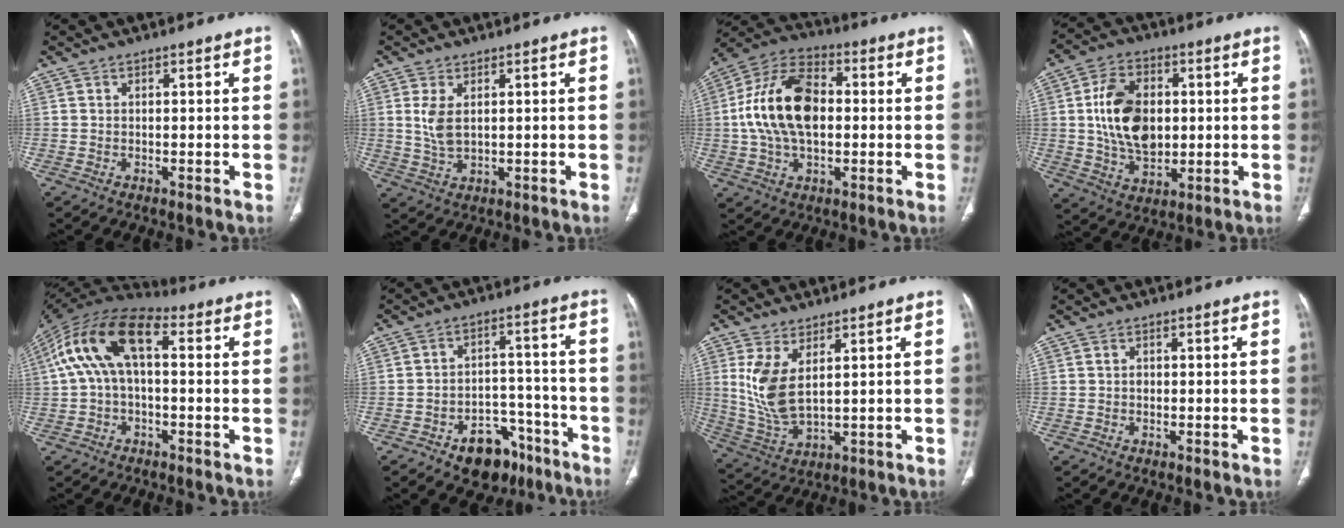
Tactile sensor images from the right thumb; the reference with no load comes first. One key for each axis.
{"total": 4.9, "fx": 1.2, "fy": 2.5, "fz": 4.0, "tx": -0.087, "ty": -0.007, "tz": 0.034}
{"total": 17.3, "fx": 0.7, "fy": 10.4, "fz": 13.8, "tx": -0.252, "ty": 0.026, "tz": 0.008}
{"total": 14.6, "fx": 1.5, "fy": 9.7, "fz": 10.8, "tx": -0.167, "ty": -0.004, "tz": 0.031}
{"total": 15.2, "fx": 2.4, "fy": 7.9, "fz": 12.7, "tx": -0.240, "ty": 0.049, "tz": 0.036}
{"total": 11.1, "fx": -7.0, "fy": 7.1, "fz": 4.9, "tx": -0.035, "ty": 0.067, "tz": -0.095}
{"total": 9.7, "fx": 3.0, "fy": 4.5, "fz": 8.1, "tx": -0.172, "ty": -0.022, "tz": 0.077}
{"total": 0.8, "fx": 0.1, "fy": 0.6, "fz": 0.5, "tx": -0.008, "ty": 0.002, "tz": 0.000}